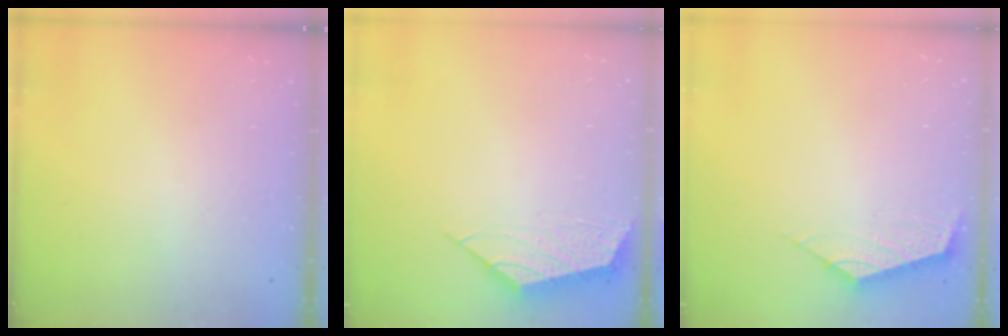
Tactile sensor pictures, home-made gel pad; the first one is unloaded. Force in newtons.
{"total": 2.1, "press": 2.0, "slide": 0.5}
{"total": 2.5, "press": 2.4, "slide": 0.6}